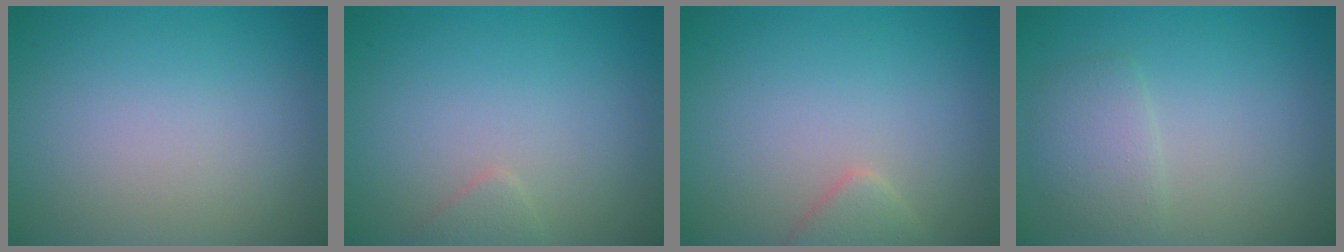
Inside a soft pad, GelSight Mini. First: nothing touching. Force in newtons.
{"total": 1.0, "press": 1.0, "slide": 0.1}
{"total": 1.7, "press": 1.7, "slide": 0.1}
{"total": 2.3, "press": 2.3, "slide": 0.0}